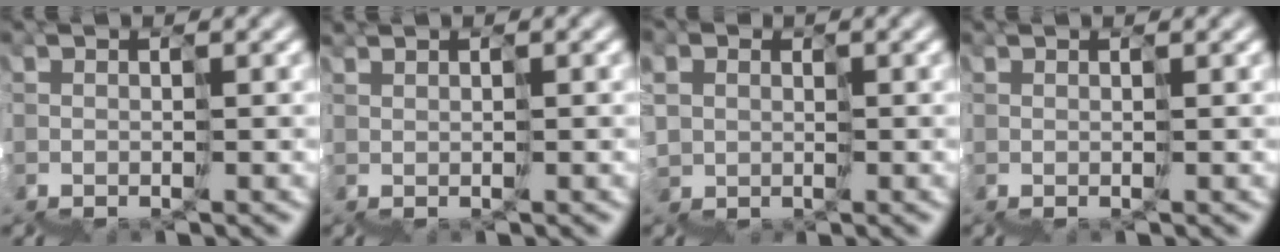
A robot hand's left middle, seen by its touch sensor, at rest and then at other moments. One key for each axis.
{"total": 0.7, "fx": 0.6, "fy": 0.1, "fz": -0.2, "tx": 0.004, "ty": 0.015, "tz": 0.017}
{"total": 3.7, "fx": 0.9, "fy": 0.4, "fz": -3.6, "tx": 0.040, "ty": 0.014, "tz": 0.013}
{"total": 0.5, "fx": 0.5, "fy": 0.0, "fz": -0.2, "tx": 0.005, "ty": 0.006, "tz": 0.007}